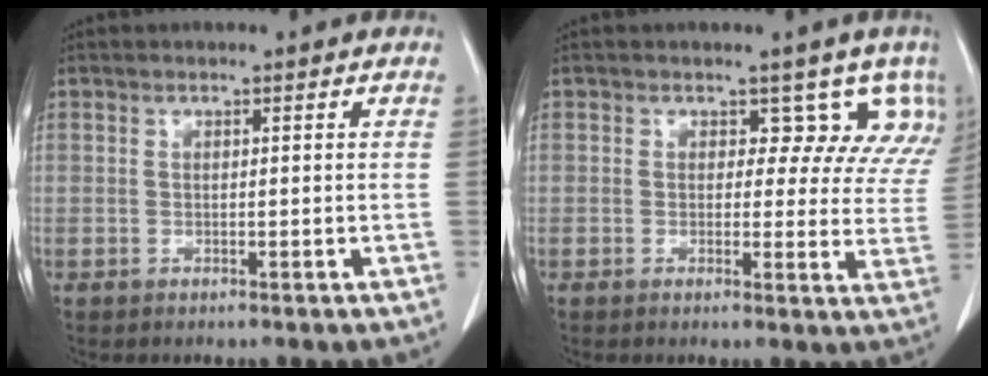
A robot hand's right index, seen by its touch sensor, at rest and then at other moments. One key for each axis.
{"total": 7.2, "fx": 5.3, "fy": 4.2, "fz": 2.4, "tx": 0.007, "ty": -0.008, "tz": 0.035}